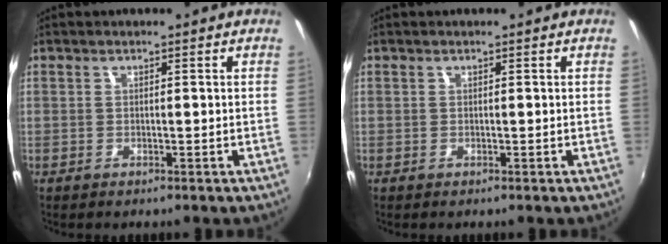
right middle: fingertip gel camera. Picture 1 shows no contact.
{"total": 0.0}